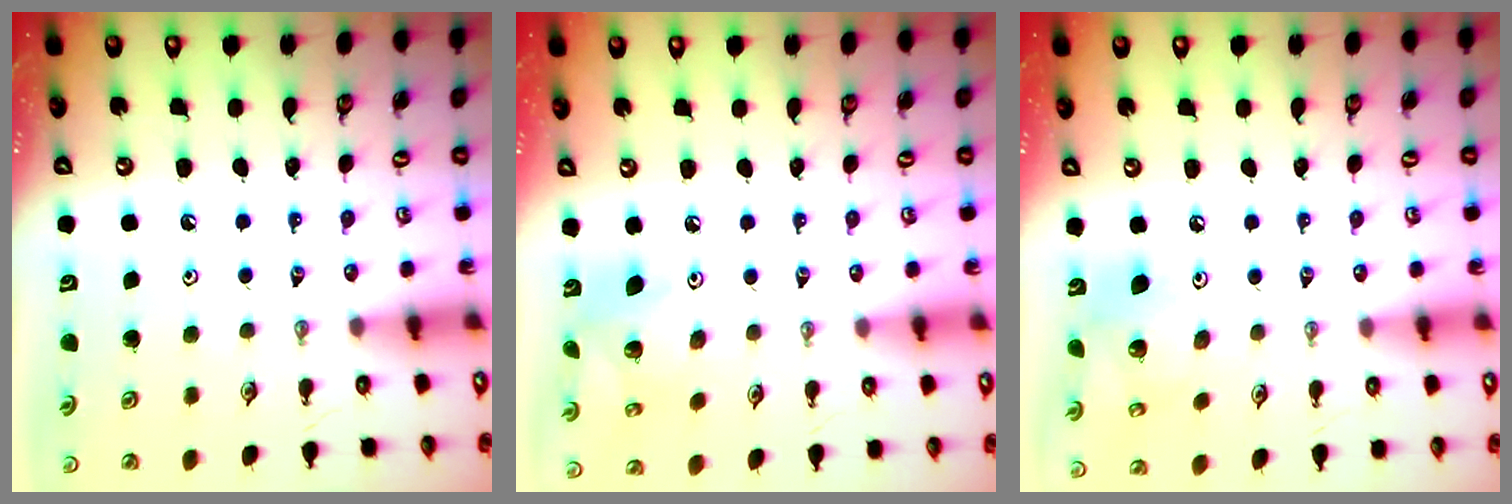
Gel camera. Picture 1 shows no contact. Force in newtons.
{"total": 7.8, "press": 7.8, "slide": 0.6}
{"total": 10.9, "press": 10.5, "slide": 2.9}